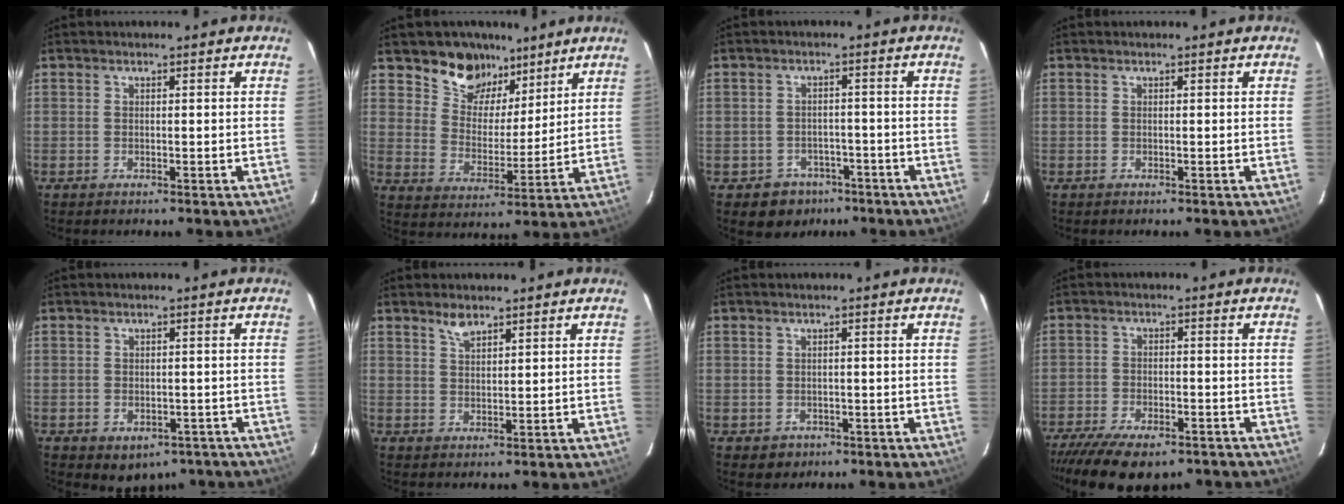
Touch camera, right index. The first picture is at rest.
{"total": 11.3, "force": [8.1, 7.3, 2.8], "torque": [-0.051, -0.004, 0.142]}
{"total": 5.9, "force": [-3.5, 4.8, 0.3], "torque": [-0.017, 0.026, -0.037]}
{"total": 0.0}
{"total": 7.5, "force": [-4.6, 5.1, 3.0], "torque": [-0.051, 0.003, -0.036]}
{"total": 2.8, "force": [2.3, 1.1, 1.3], "torque": [-0.023, 0.001, 0.043]}
{"total": 2.6, "force": [-0.6, 2.5, 0.3], "torque": [-0.005, -0.002, 0.000]}
{"total": 15.6, "force": [-11.9, 6.1, 8.0], "torque": [-0.176, -0.038, -0.180]}